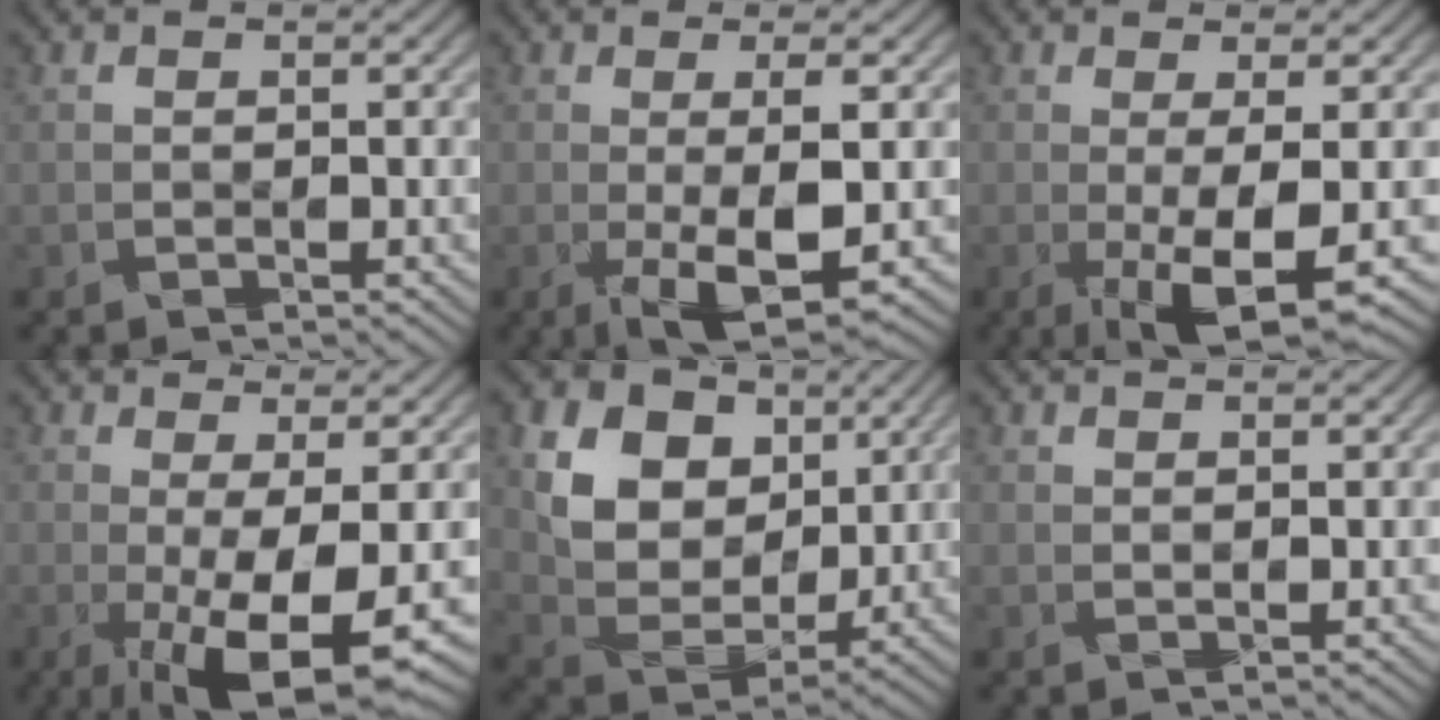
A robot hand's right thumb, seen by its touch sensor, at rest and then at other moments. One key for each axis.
{"total": 7.3, "fx": -1.4, "fy": 1.7, "fz": 7.0, "tx": -0.118, "ty": -0.005, "tz": -0.020}
{"total": 7.7, "fx": -1.7, "fy": 1.9, "fz": 7.3, "tx": -0.122, "ty": -0.008, "tz": -0.023}
{"total": 10.3, "fx": -2.6, "fy": 2.8, "fz": 9.6, "tx": -0.164, "ty": -0.014, "tz": -0.028}
{"total": 11.4, "fx": 4.3, "fy": 8.3, "fz": 6.5, "tx": -0.148, "ty": -0.004, "tz": 0.074}
{"total": 0.9, "fx": 0.8, "fy": 0.3, "fz": 0.4, "tx": -0.013, "ty": -0.003, "tz": 0.017}